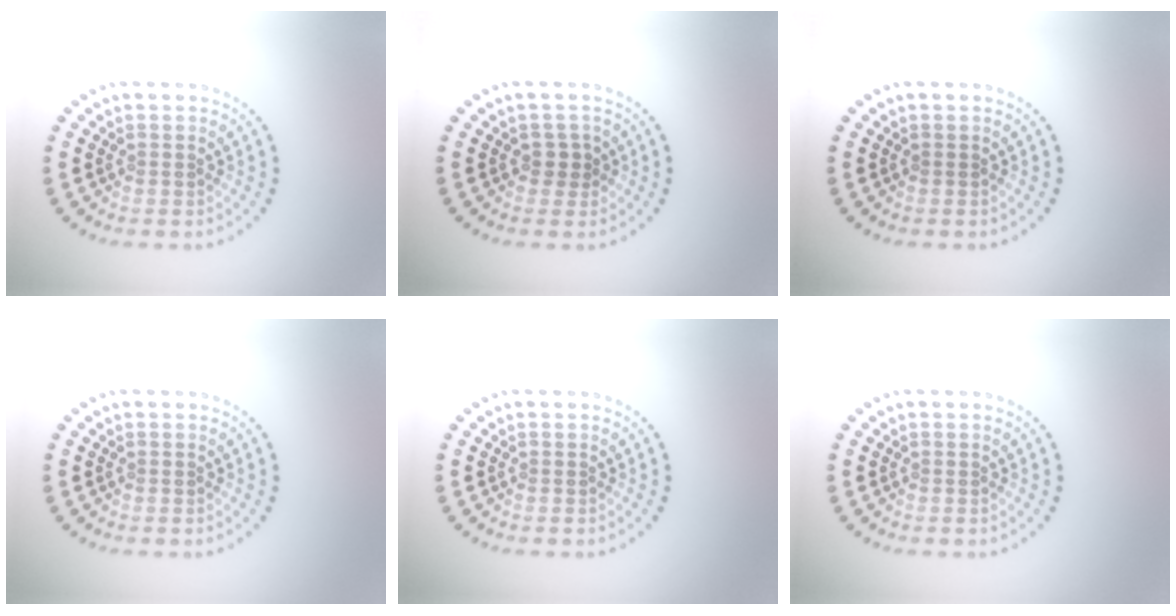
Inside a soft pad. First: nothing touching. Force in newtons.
{"total": 1.2, "press": 1.1, "slide": 0.5}
{"total": 0.0}
{"total": 0.0}
{"total": 0.0}
{"total": 0.0}